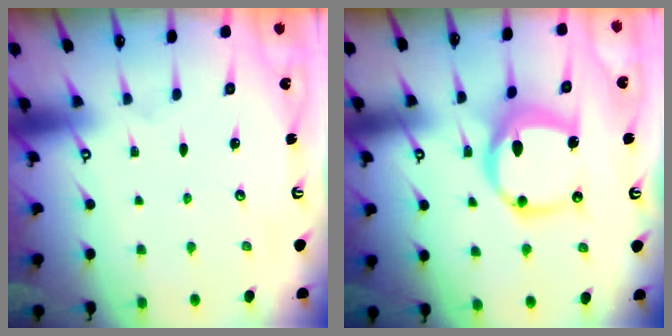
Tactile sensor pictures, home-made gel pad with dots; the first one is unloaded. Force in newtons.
{"total": 11.2, "press": 11.2, "slide": 0.5}